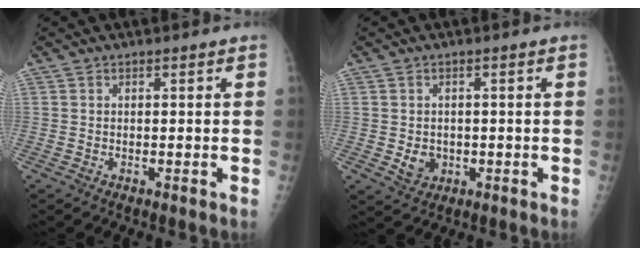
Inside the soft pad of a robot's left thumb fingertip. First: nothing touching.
{"total": 3.6, "force": [-0.7, 3.1, 1.6], "torque": [-0.010, 0.001, 0.000]}